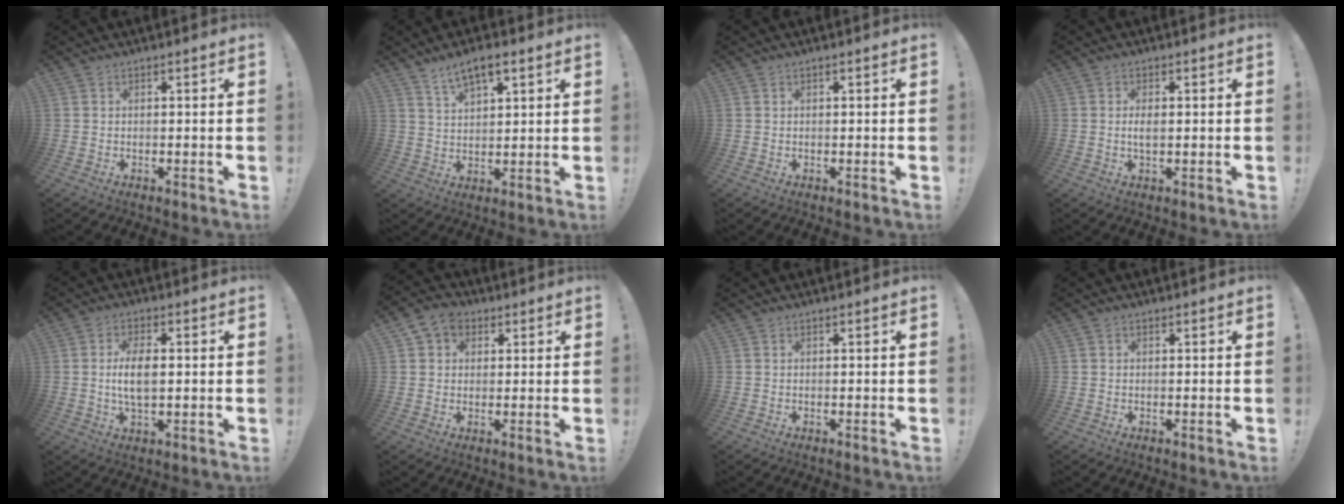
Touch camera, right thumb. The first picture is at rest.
{"total": 6.7, "force": [4.4, 2.5, 4.3], "torque": [-0.069, -0.020, 0.078]}
{"total": 0.0}
{"total": 2.4, "force": [-0.1, 1.0, 2.2], "torque": [-0.028, -0.003, -0.005]}
{"total": 7.6, "force": [0.2, 3.4, 6.8], "torque": [-0.121, -0.005, -0.004]}
{"total": 6.2, "force": [2.3, 5.1, 2.6], "torque": [-0.038, -0.002, 0.045]}
{"total": 0.0}
{"total": 0.0}